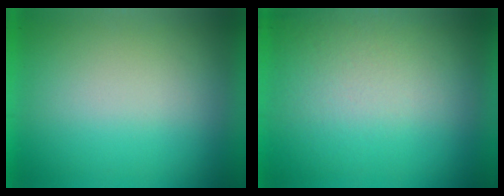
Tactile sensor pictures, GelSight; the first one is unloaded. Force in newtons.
{"total": 2.7}